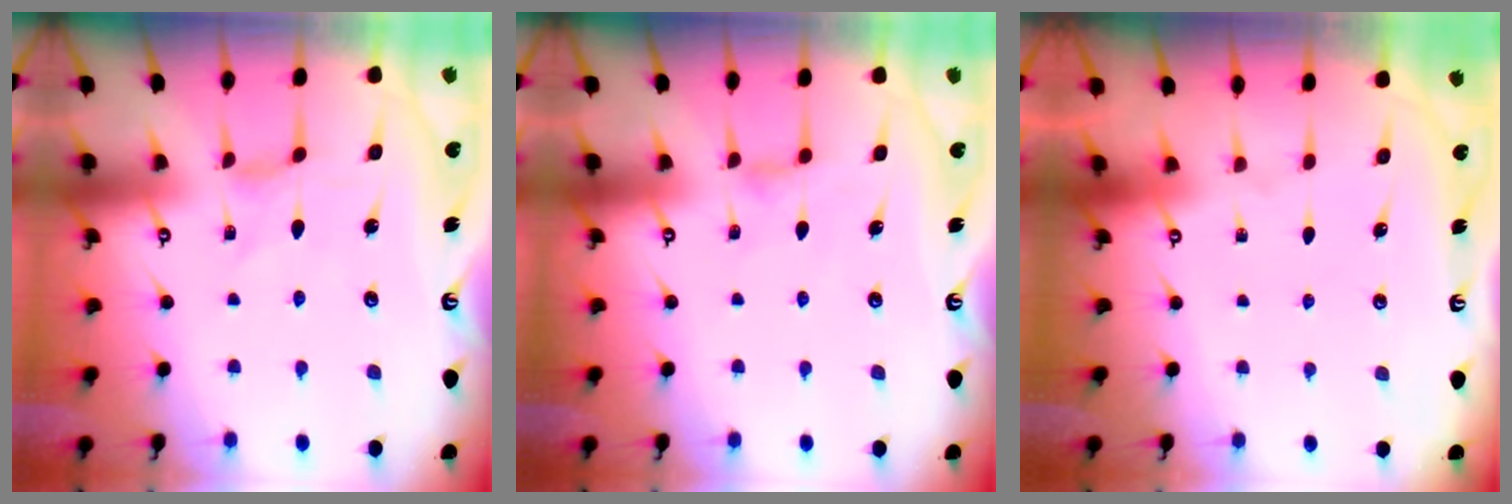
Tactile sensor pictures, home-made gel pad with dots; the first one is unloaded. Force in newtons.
{"total": 2.3, "press": 2.2, "slide": 0.4}
{"total": 0.0}